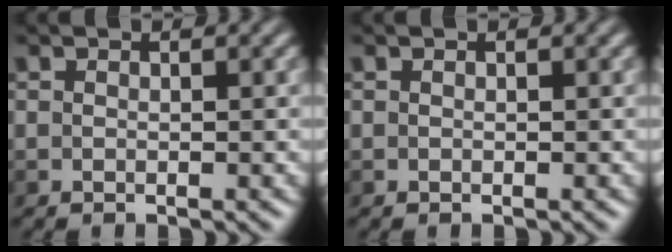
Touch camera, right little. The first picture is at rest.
{"total": 0.0}